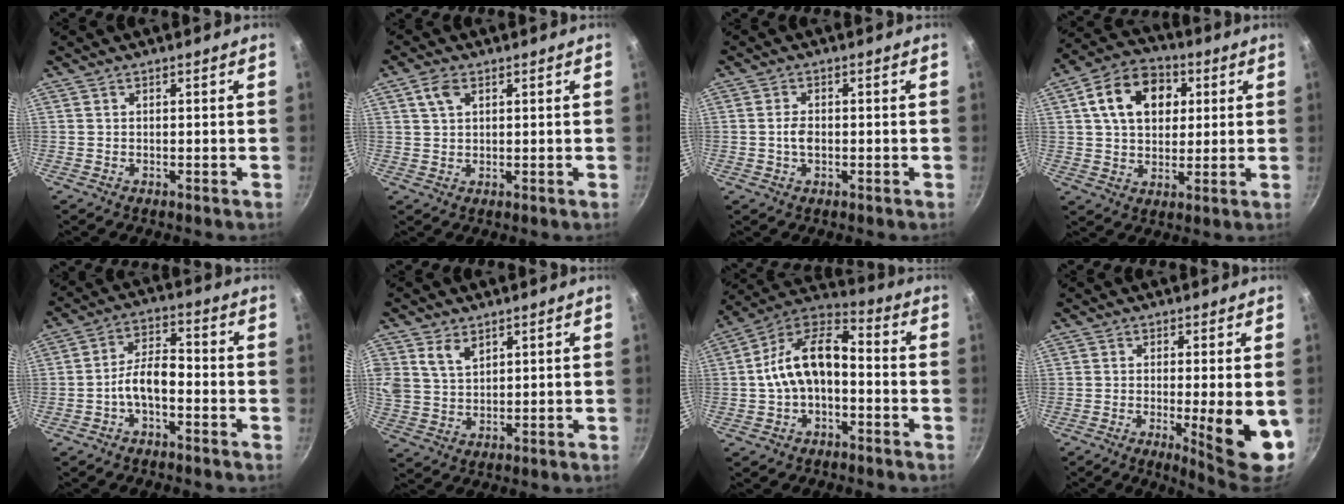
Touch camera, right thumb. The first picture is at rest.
{"total": 3.9, "force": [1.7, 2.4, 2.5], "torque": [-0.042, -0.002, 0.032]}
{"total": 2.9, "force": [-0.3, 1.8, 2.2], "torque": [-0.039, 0.007, -0.008]}
{"total": 14.2, "force": [3.9, 10.3, 9.0], "torque": [-0.125, 0.012, 0.054]}
{"total": 6.6, "force": [-2.6, 3.2, 5.2], "torque": [-0.086, 0.040, -0.051]}
{"total": 6.8, "force": [3.5, 4.6, 3.6], "torque": [-0.062, -0.011, 0.072]}
{"total": 13.8, "force": [-1.7, 8.2, 10.9], "torque": [-0.181, 0.053, -0.044]}
{"total": 10.7, "force": [-1.8, 2.0, 10.3], "torque": [-0.133, -0.010, -0.015]}